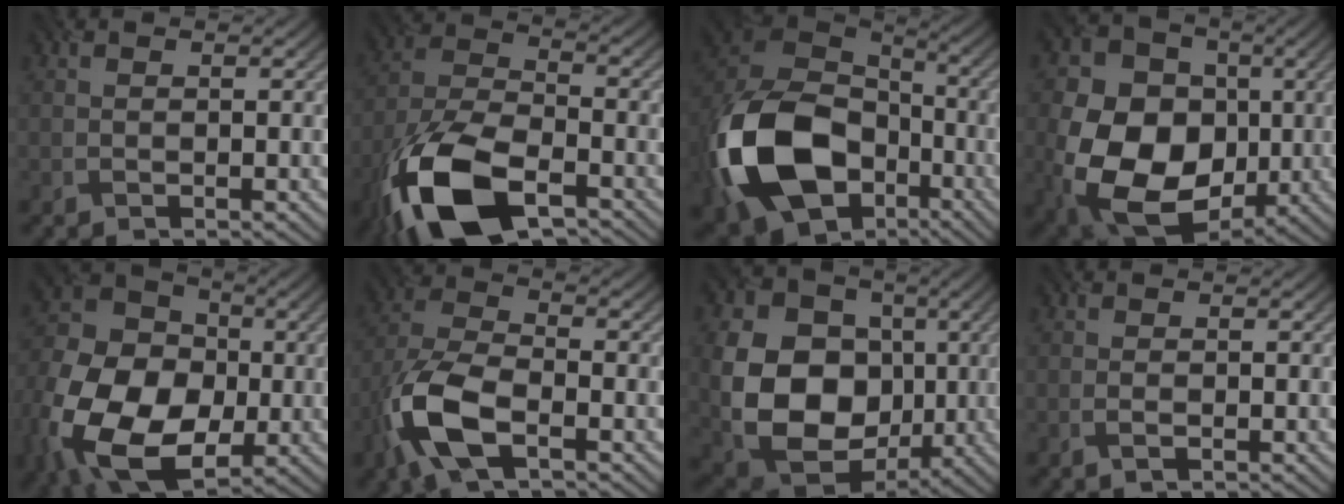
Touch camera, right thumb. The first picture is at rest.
{"total": 16.1, "force": [-9.0, 7.5, 11.0], "torque": [-0.253, -0.040, -0.178]}
{"total": 18.7, "force": [-6.9, 13.2, 11.3], "torque": [-0.271, -0.034, -0.136]}
{"total": 18.7, "force": [-2.7, 14.3, 11.7], "torque": [-0.237, -0.031, -0.040]}
{"total": 20.1, "force": [-5.4, 14.7, 12.6], "torque": [-0.289, -0.051, -0.094]}
{"total": 10.5, "force": [-4.8, 4.7, 8.0], "torque": [-0.192, -0.009, -0.108]}
{"total": 16.3, "force": [-0.8, 12.8, 10.0], "torque": [-0.225, -0.025, -0.006]}
{"total": 0.9, "force": [-0.4, 0.4, 0.7], "torque": [-0.018, -0.001, -0.006]}